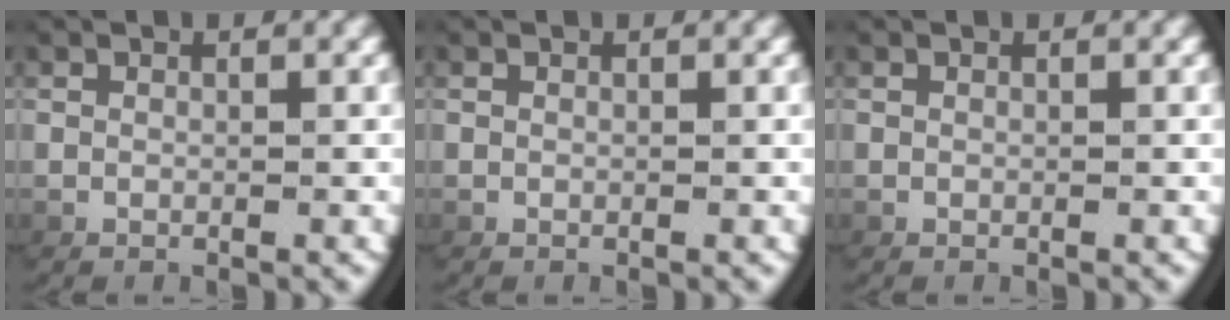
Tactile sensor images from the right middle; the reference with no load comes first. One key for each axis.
{"total": 0.0}
{"total": 0.0}